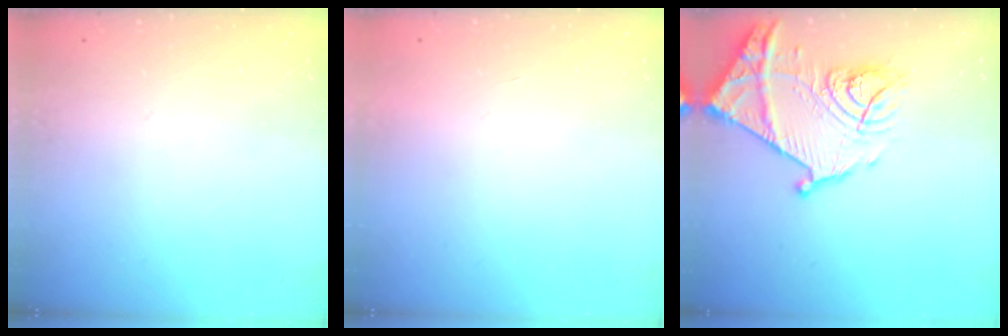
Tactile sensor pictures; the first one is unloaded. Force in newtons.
{"total": 1.5, "press": 1.5, "slide": 0.1}
{"total": 18.1, "press": 18.0, "slide": 1.6}